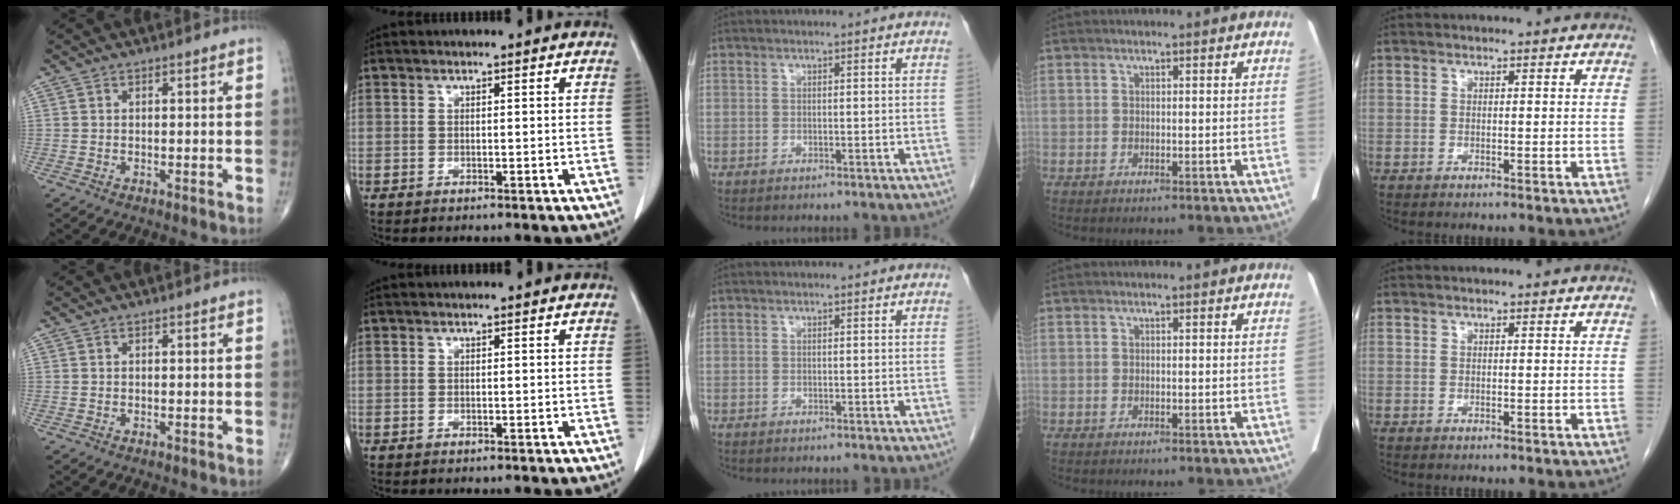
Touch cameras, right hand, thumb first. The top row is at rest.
{}